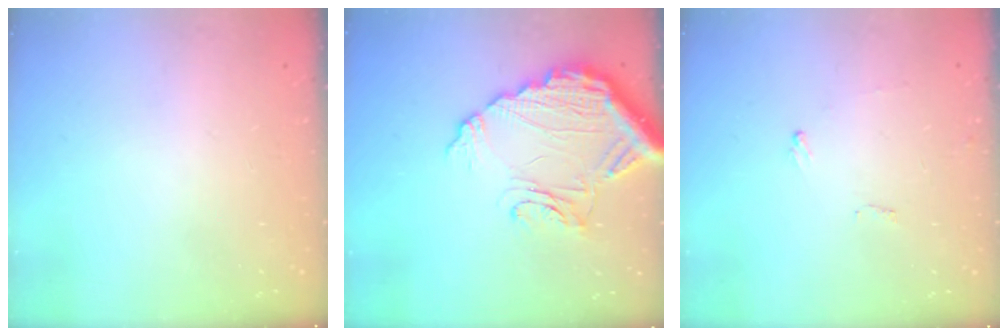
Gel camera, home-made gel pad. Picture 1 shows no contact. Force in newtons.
{"total": 14.9, "press": 14.9, "slide": 1.4}
{"total": 4.9, "press": 4.9, "slide": 0.3}